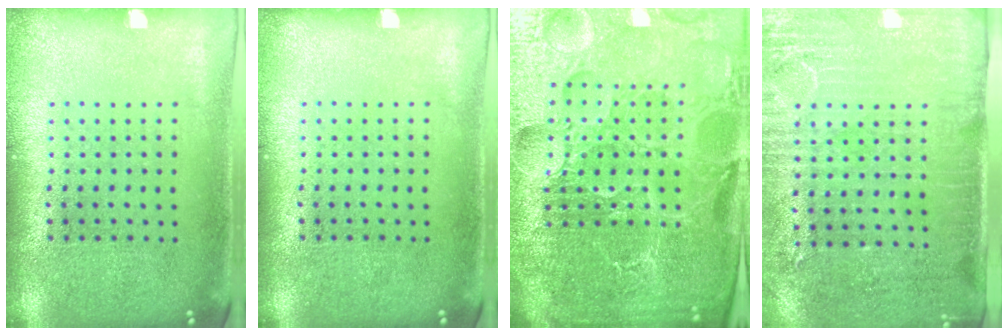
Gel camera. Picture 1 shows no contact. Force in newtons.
{"total": 0.0}
{"total": 6.3, "press": 5.6, "slide": 2.8}
{"total": 3.2, "press": 2.8, "slide": 1.6}